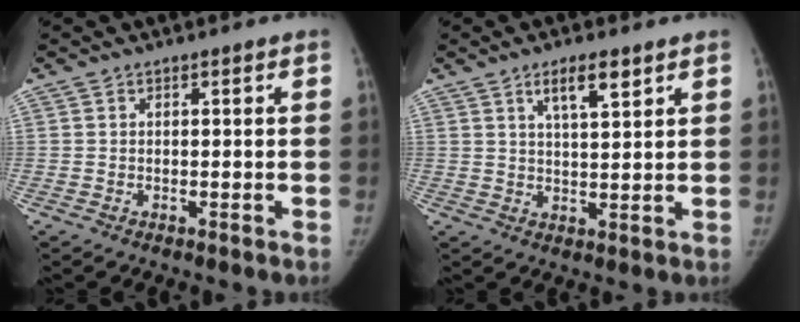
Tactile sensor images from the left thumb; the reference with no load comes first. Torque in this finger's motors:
{"motor_torque": [0.53, -0.24, 0.58, -0.57, 0.26]}